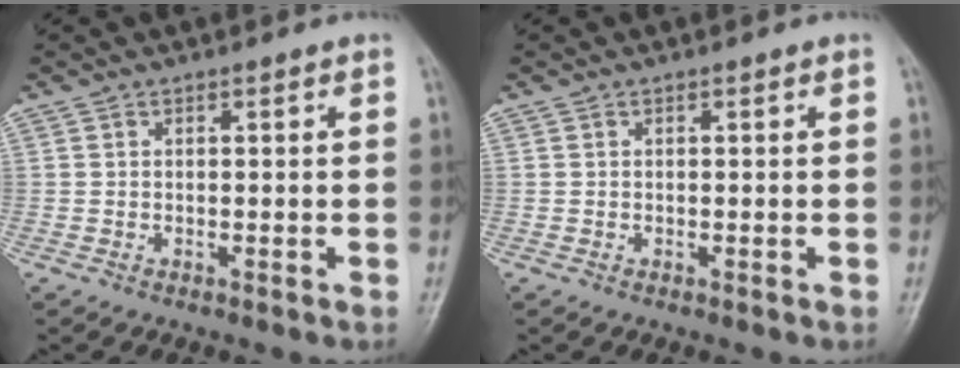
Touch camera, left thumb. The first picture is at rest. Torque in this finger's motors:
{"motor_torque": [-0.01, 0.10, -0.01, -0.06, 0.02]}